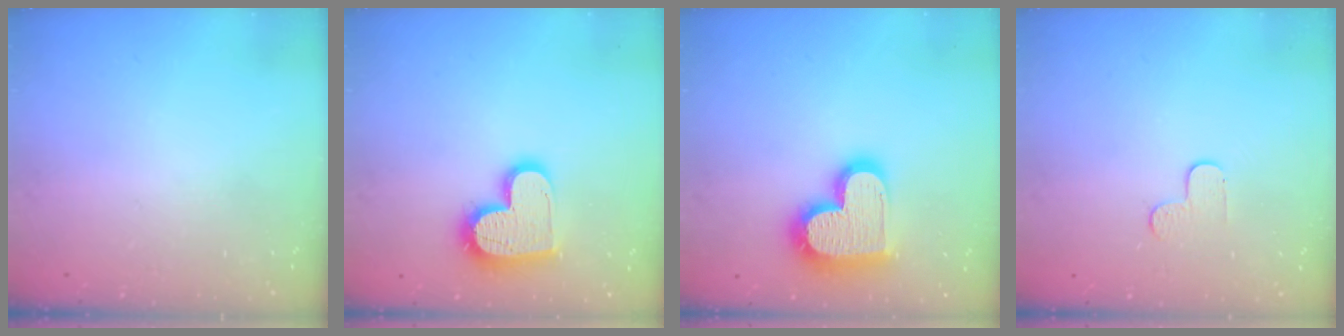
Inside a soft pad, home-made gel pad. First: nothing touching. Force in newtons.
{"total": 16.1, "press": 16.0, "slide": 1.2}
{"total": 20.7, "press": 20.7, "slide": 1.5}
{"total": 4.6, "press": 4.6, "slide": 0.5}